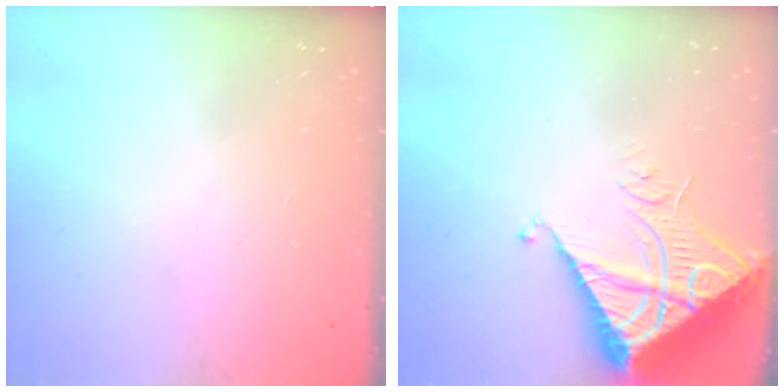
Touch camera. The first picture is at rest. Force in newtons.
{"total": 9.8, "press": 9.8, "slide": 1.0}